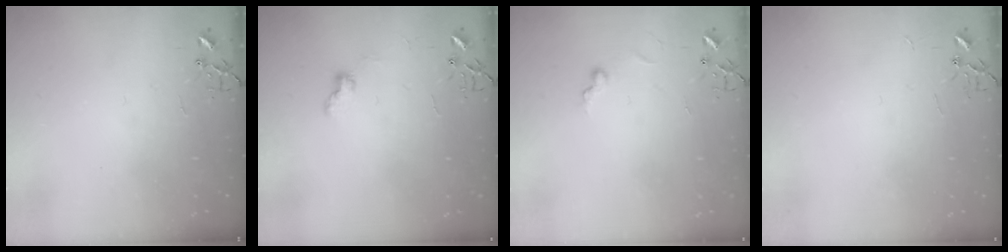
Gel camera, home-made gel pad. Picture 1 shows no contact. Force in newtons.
{"total": 6.6, "press": 6.6, "slide": 0.7}
{"total": 5.6, "press": 5.6, "slide": 0.5}
{"total": 1.8, "press": 1.8, "slide": 0.2}